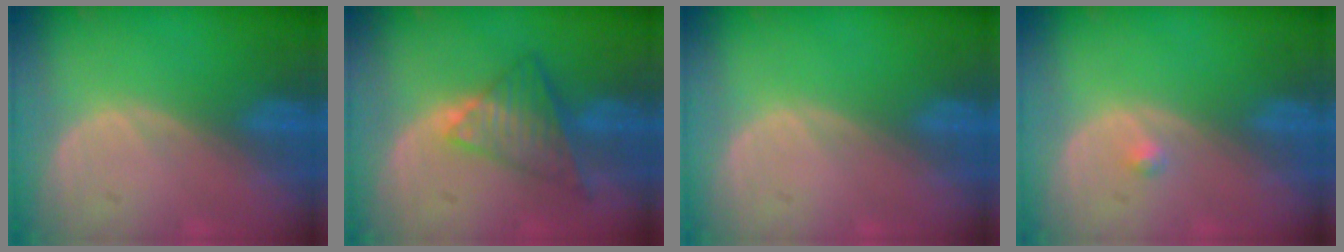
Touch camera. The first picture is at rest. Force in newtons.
{"total": 7.5, "press": 6.5, "slide": 3.8}
{"total": 0.0}
{"total": 0.8, "press": 0.8, "slide": 0.2}